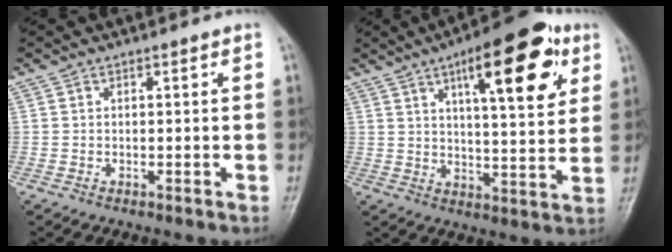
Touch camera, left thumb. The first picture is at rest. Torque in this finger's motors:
{"motor_torque": [1.94, 1.85, 1.83, -0.95, 0.20]}